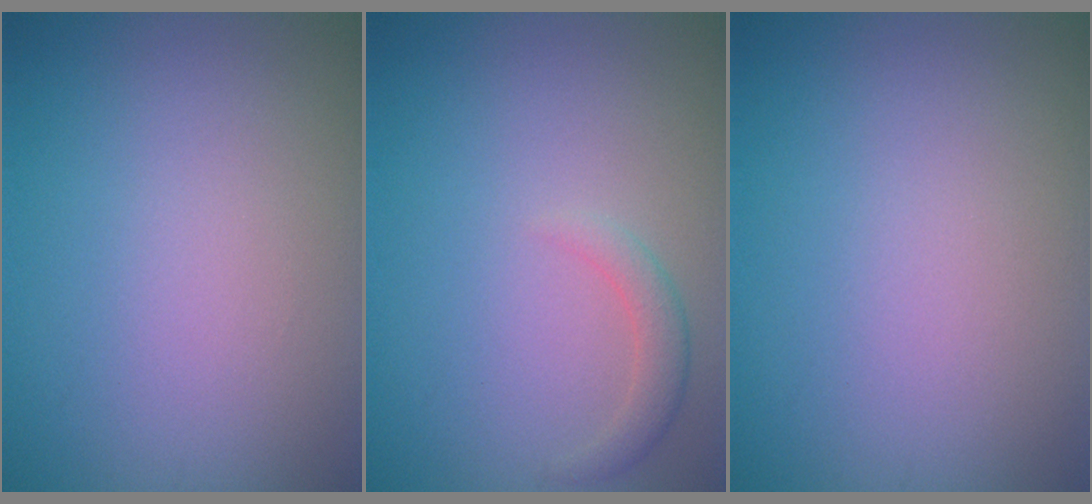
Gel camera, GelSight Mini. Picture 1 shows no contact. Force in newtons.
{"total": 1.6, "press": 1.6, "slide": 0.1}
{"total": 0.0}